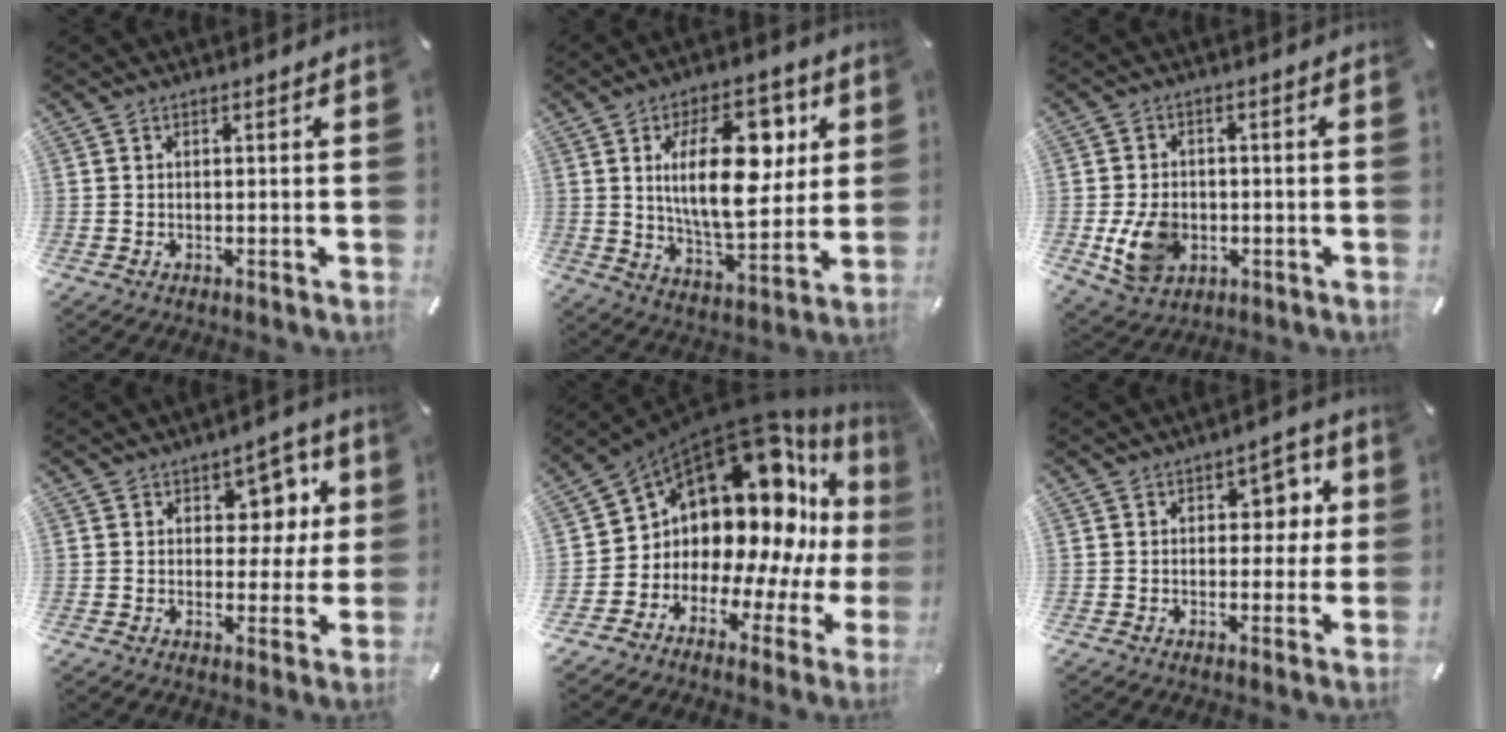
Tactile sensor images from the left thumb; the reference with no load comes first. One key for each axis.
{"total": 20.4, "fx": 5.0, "fy": 10.5, "fz": 16.7, "tx": -0.275, "ty": -0.005, "tz": 0.076}
{"total": 9.2, "fx": -1.7, "fy": 7.3, "fz": 5.3, "tx": -0.112, "ty": 0.003, "tz": -0.029}
{"total": 8.6, "fx": 3.4, "fy": 6.3, "fz": 4.7, "tx": -0.046, "ty": -0.016, "tz": 0.056}
{"total": 18.0, "fx": 7.9, "fy": 11.4, "fz": 11.5, "tx": -0.180, "ty": -0.102, "tz": 0.150}
{"total": 6.8, "fx": 1.4, "fy": 4.9, "fz": 4.5, "tx": -0.041, "ty": -0.004, "tz": 0.013}